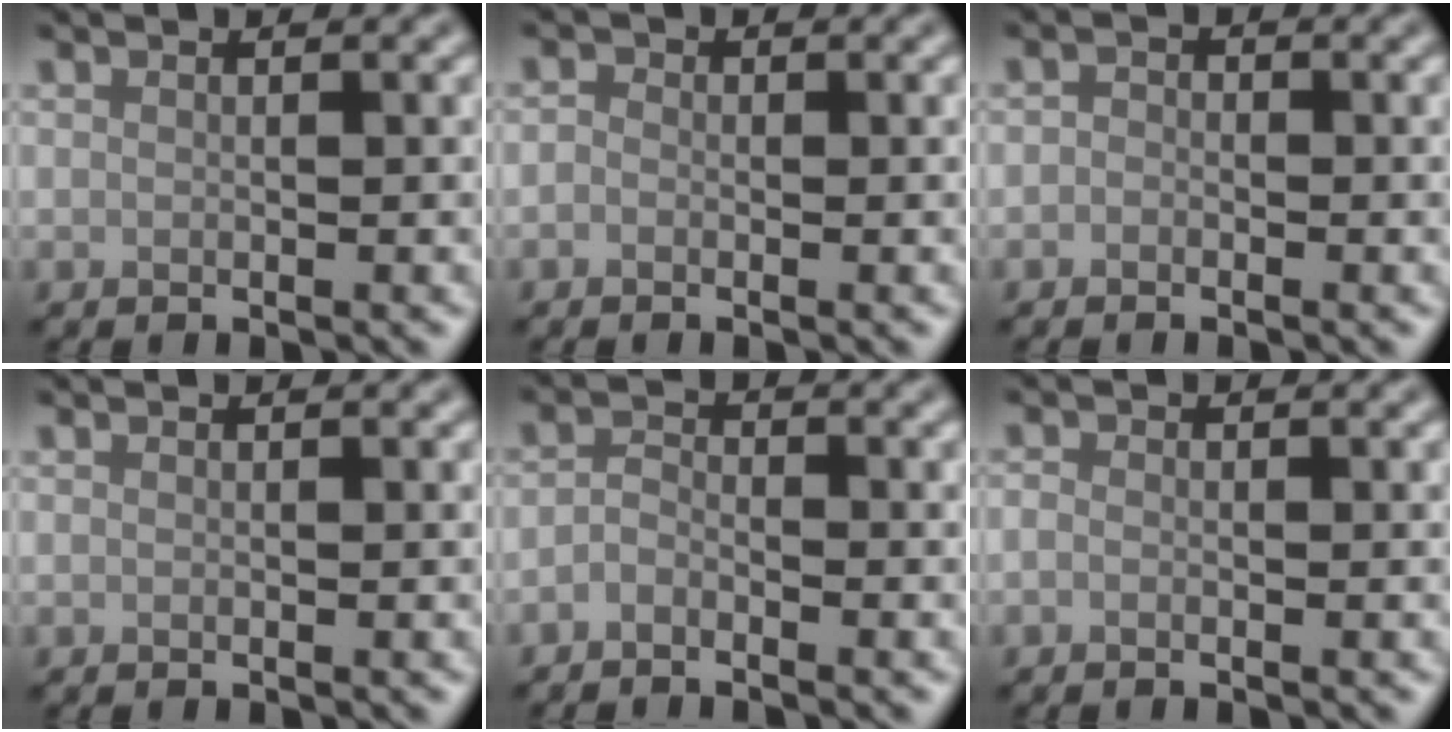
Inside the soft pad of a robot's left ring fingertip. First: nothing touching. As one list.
[{"total": 0.9, "force": [-0.3, 0.7, 0.3], "torque": [-0.004, -0.002, -0.011]}, {"total": 0.9, "force": [-0.5, 0.7, 0.2], "torque": [-0.003, 0.000, -0.013]}, {"total": 0.0}, {"total": 1.4, "force": [-1.0, 0.7, 0.7], "torque": [-0.013, 0.003, -0.024]}, {"total": 0.6, "force": [-0.4, 0.4, 0.4], "torque": [-0.007, -0.003, -0.009]}]